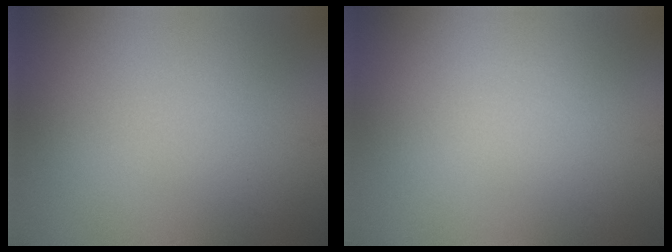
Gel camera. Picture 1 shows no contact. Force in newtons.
{"total": 0.0}